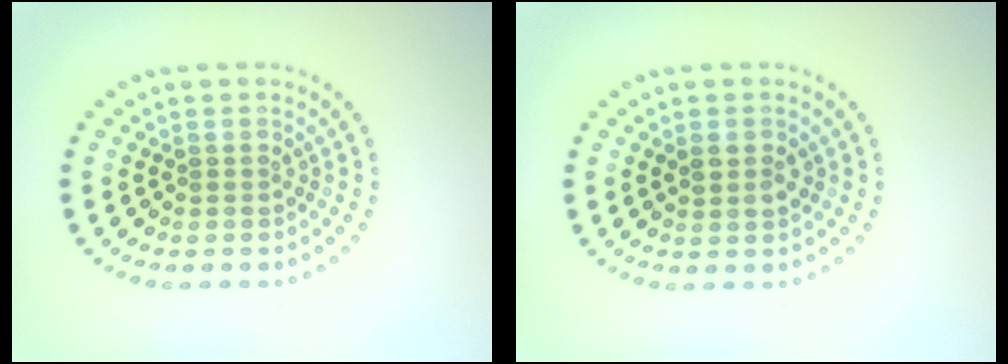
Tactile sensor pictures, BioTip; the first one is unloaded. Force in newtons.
{"total": 1.5, "press": 1.5, "slide": 0.2}